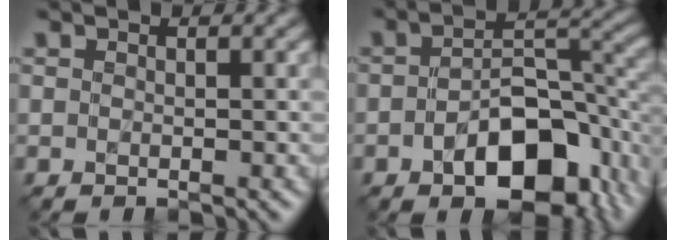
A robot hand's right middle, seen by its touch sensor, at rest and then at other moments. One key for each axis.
{"total": 10.0, "fx": -3.6, "fy": 5.2, "fz": 7.7, "tx": -0.109, "ty": 0.000, "tz": -0.056}